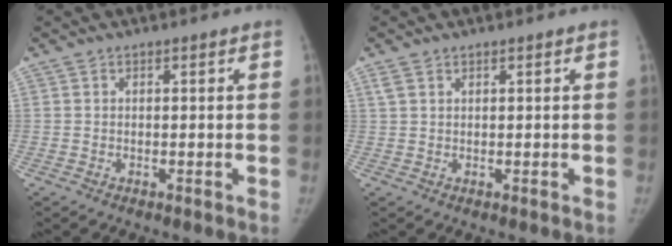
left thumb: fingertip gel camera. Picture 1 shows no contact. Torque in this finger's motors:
{"motor_torque": [0.34, -0.03, 0.49, -0.42, 0.01]}